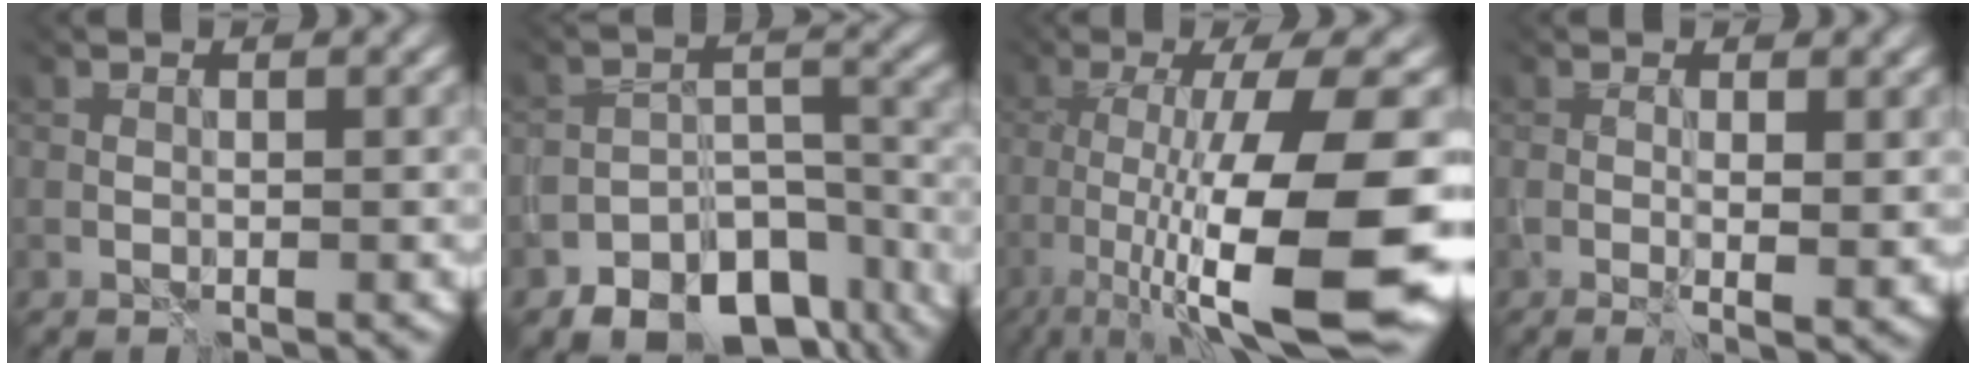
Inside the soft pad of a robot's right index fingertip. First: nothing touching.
{"total": 9.2, "force": [-7.3, 4.5, 3.4], "torque": [-0.041, -0.006, -0.112]}
{"total": 13.8, "force": [-4.3, 2.9, 12.8], "torque": [-0.199, -0.015, -0.056]}
{"total": 2.6, "force": [0.0, 0.6, 2.5], "torque": [-0.043, -0.010, 0.003]}